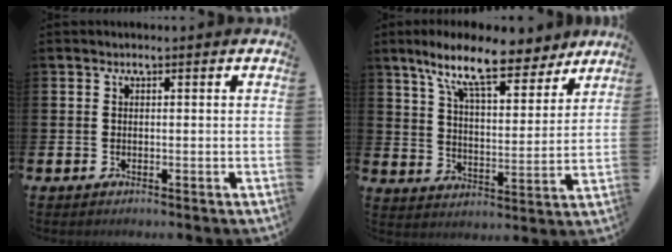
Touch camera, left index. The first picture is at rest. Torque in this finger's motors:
{"motor_torque": [1.50, -0.64, 0.92, 0.21]}